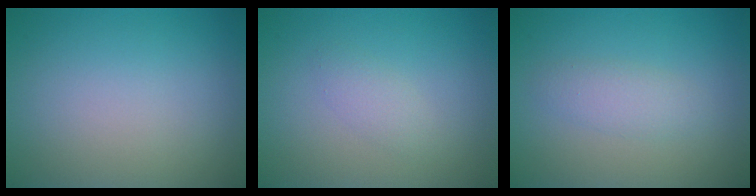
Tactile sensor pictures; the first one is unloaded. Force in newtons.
{"total": 1.4, "press": 1.4, "slide": 0.1}
{"total": 1.8, "press": 1.8, "slide": 0.1}